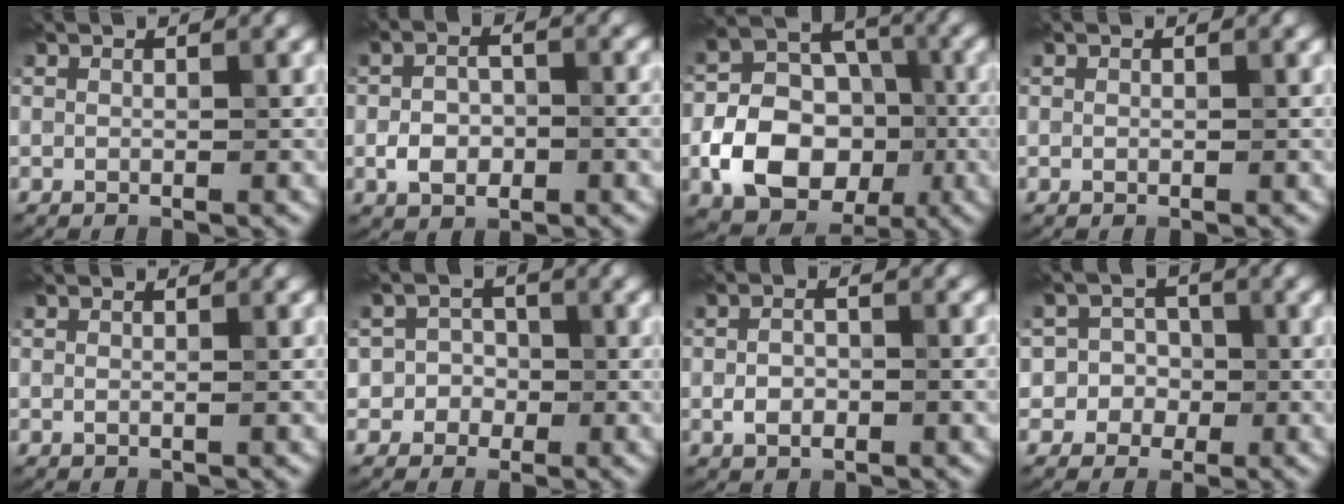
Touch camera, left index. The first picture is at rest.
{"total": 3.8, "force": [-1.2, 2.3, 2.8], "torque": [-0.054, 0.002, -0.026]}
{"total": 8.7, "force": [-2.8, 6.4, 5.2], "torque": [-0.084, 0.000, -0.054]}
{"total": 0.0}
{"total": 0.6, "force": [-0.1, 0.1, 0.6], "torque": [-0.015, 0.000, 0.000]}
{"total": 2.4, "force": [-0.8, 2.2, 0.3], "torque": [0.013, 0.007, -0.021]}
{"total": 3.0, "force": [-0.7, 1.7, 2.4], "torque": [-0.050, 0.002, -0.015]}
{"total": 3.6, "force": [-1.0, 3.4, 0.4], "torque": [0.019, 0.011, -0.034]}